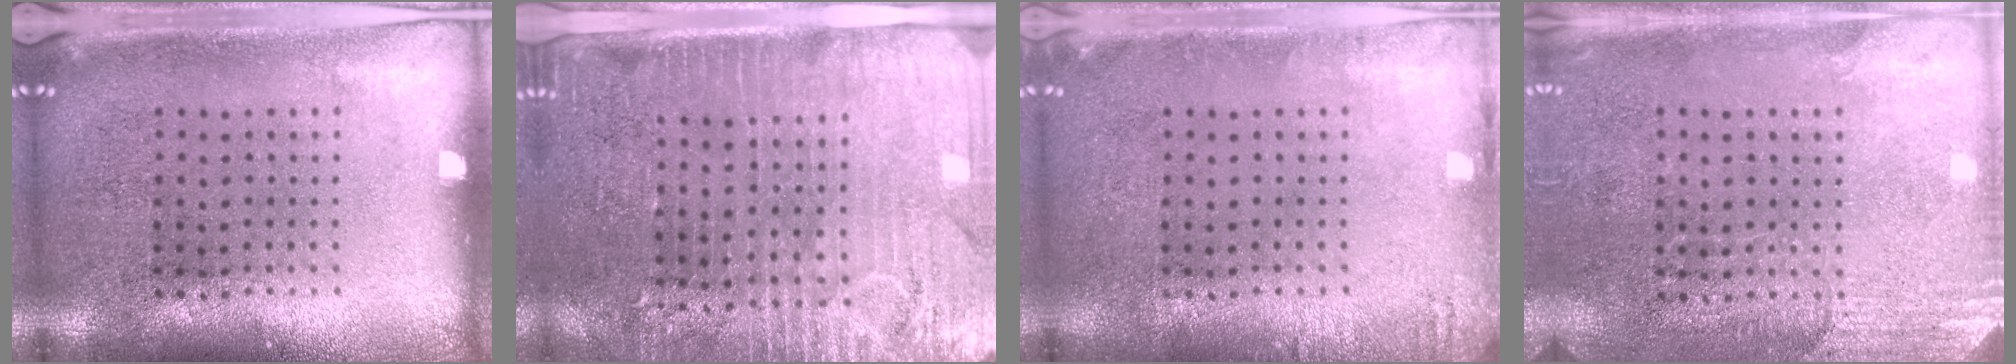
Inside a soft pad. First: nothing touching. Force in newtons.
{"total": 3.6, "press": 3.1, "slide": 1.9}
{"total": 1.0, "press": 1.0, "slide": 0.2}
{"total": 2.6, "press": 2.3, "slide": 1.2}